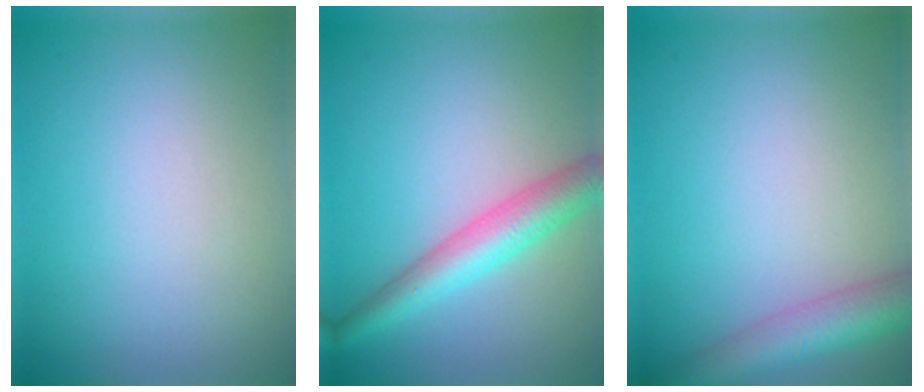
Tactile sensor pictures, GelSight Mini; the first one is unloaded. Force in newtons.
{"total": 4.5, "press": 4.5, "slide": 0.2}
{"total": 5.1, "press": 5.1, "slide": 0.2}